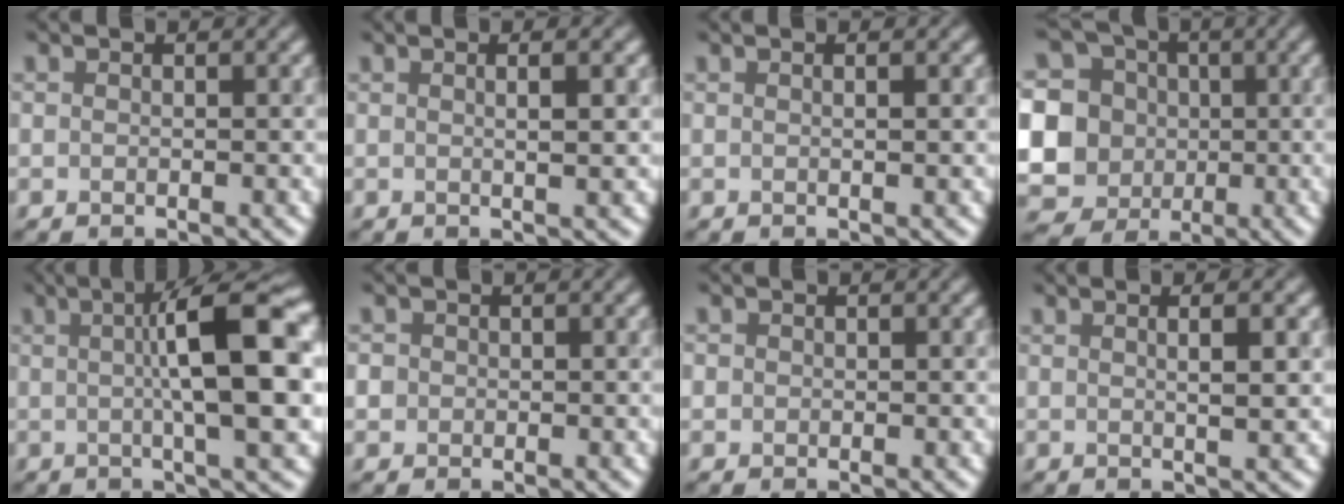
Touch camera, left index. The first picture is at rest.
{"total": 2.4, "force": [0.6, 0.5, 2.2], "torque": [-0.018, 0.004, -0.001]}
{"total": 1.1, "force": [0.4, 0.1, 1.0], "torque": [-0.010, -0.009, 0.004]}
{"total": 15.9, "force": [-0.8, 15.3, 4.2], "torque": [-0.145, -0.002, -0.034]}
{"total": 10.4, "force": [1.4, 2.1, 10.1], "torque": [-0.131, 0.015, 0.016]}
{"total": 1.3, "force": [0.2, 1.3, 0.3], "torque": [0.007, 0.005, -0.006]}
{"total": 0.5, "force": [0.1, 0.5, 0.0], "torque": [0.006, -0.005, 0.000]}
{"total": 2.7, "force": [0.6, 0.5, 2.6], "torque": [-0.026, 0.006, 0.001]}